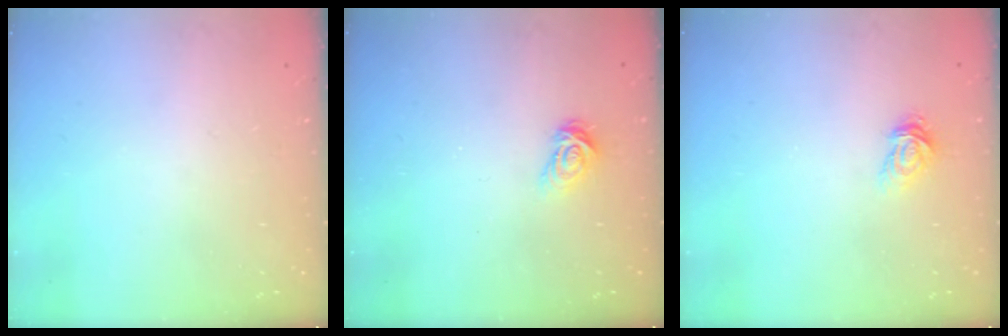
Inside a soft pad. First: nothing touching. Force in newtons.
{"total": 4.1, "press": 4.1, "slide": 0.5}
{"total": 3.1, "press": 3.1, "slide": 0.2}